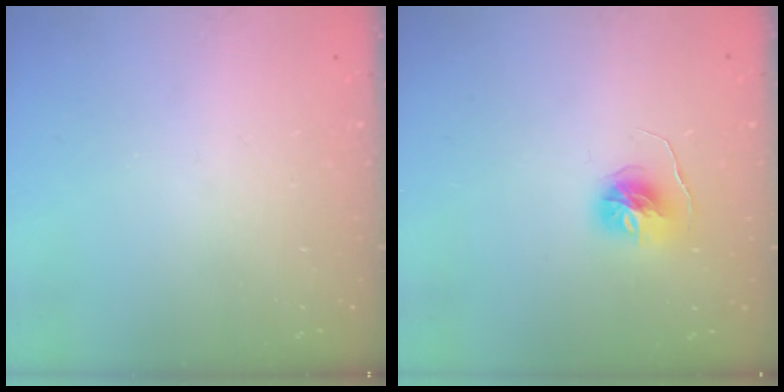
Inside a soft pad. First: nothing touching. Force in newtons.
{"total": 6.4, "press": 6.4, "slide": 0.6}